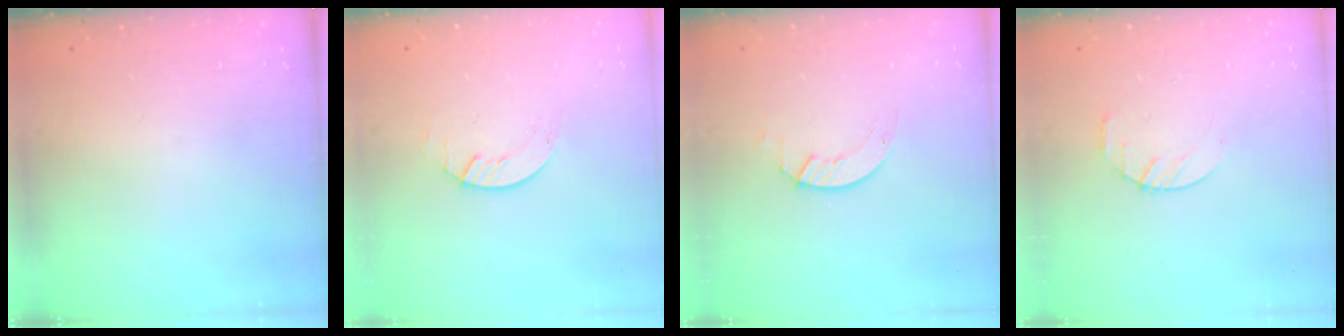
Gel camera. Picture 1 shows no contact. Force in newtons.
{"total": 1.4, "press": 1.4, "slide": 0.2}
{"total": 1.3, "press": 1.3, "slide": 0.2}
{"total": 3.2, "press": 3.2, "slide": 0.5}